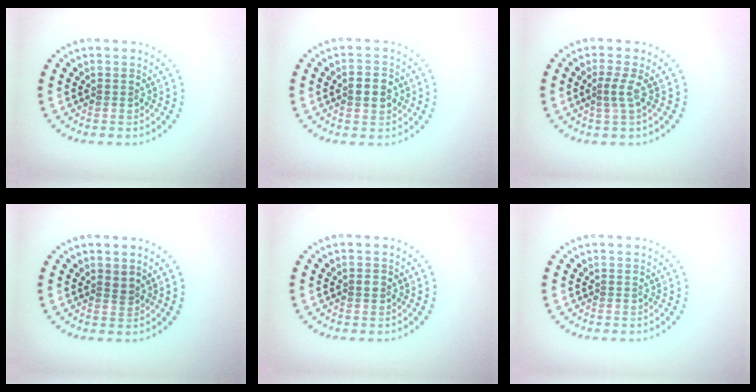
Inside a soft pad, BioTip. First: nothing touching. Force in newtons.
{"total": 2.6, "press": 2.6, "slide": 0.2}
{"total": 1.6, "press": 1.0, "slide": 1.2}
{"total": 1.1, "press": 0.8, "slide": 0.6}
{"total": 0.7, "press": 0.7, "slide": 0.3}
{"total": 0.0}